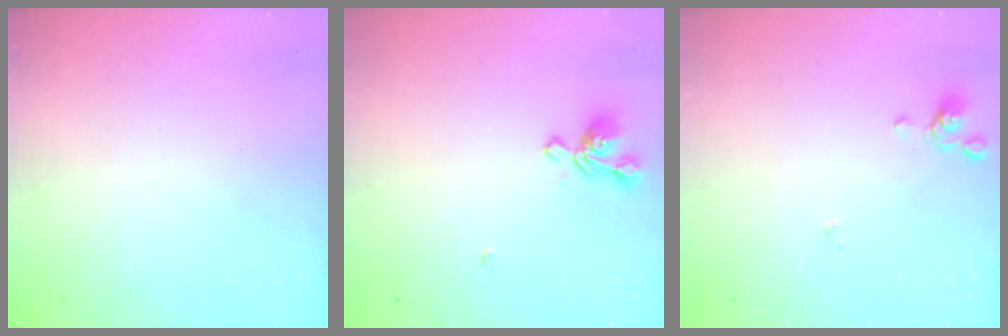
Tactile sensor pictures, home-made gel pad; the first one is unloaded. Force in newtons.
{"total": 1.2, "press": 0.6, "slide": 1.0}
{"total": 0.0}